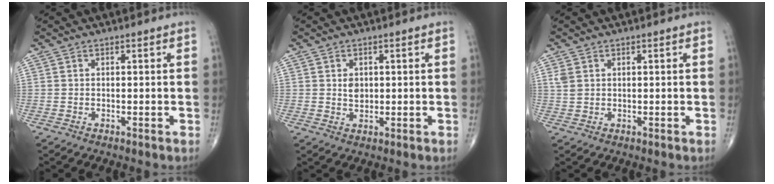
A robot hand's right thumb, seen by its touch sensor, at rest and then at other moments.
{"total": 2.3, "force": [0.4, 1.7, 1.5], "torque": [-0.014, -0.003, 0.010]}
{"total": 1.9, "force": [0.7, 1.3, 1.1], "torque": [-0.025, 0.004, 0.021]}